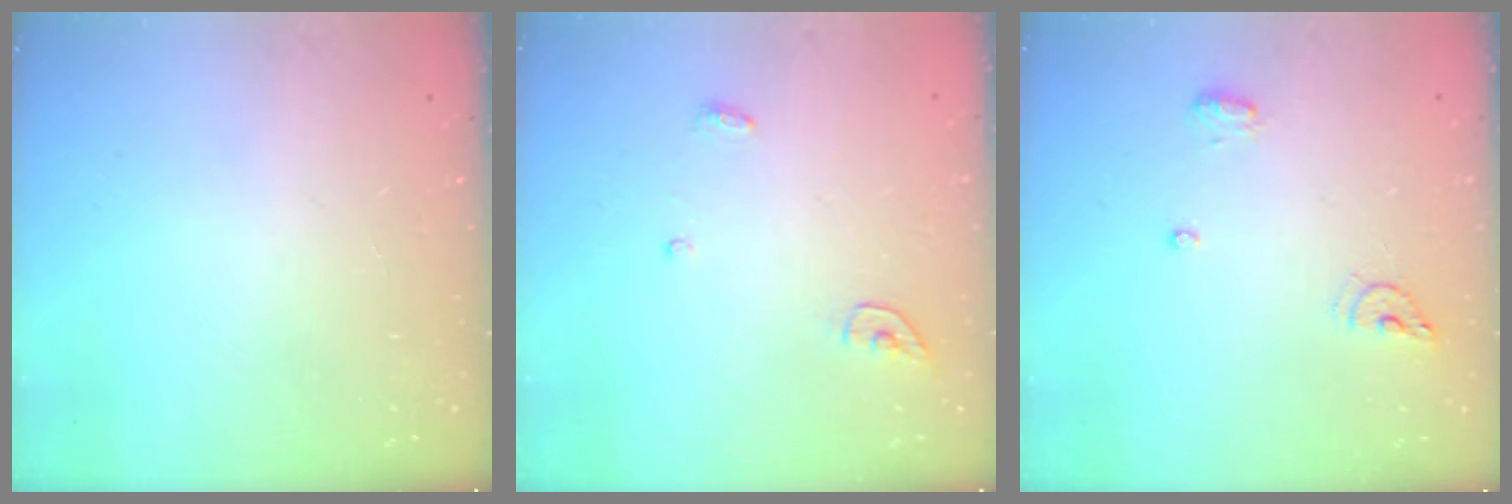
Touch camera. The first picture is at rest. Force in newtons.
{"total": 3.8, "press": 3.7, "slide": 0.3}
{"total": 6.8, "press": 6.7, "slide": 1.2}